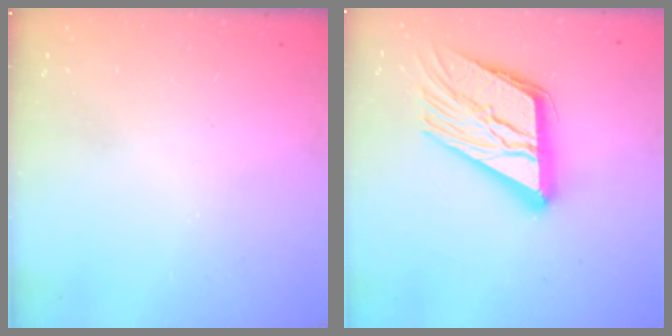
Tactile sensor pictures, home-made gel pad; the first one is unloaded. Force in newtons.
{"total": 19.0, "press": 18.9, "slide": 1.9}